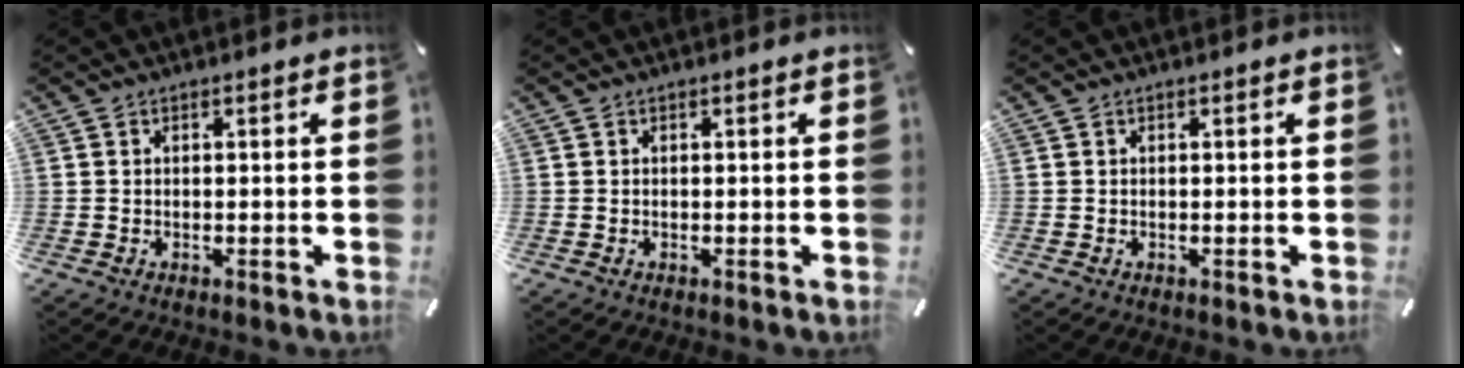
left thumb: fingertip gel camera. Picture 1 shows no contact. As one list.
[{"total": 0.0}, {"total": 0.0}]